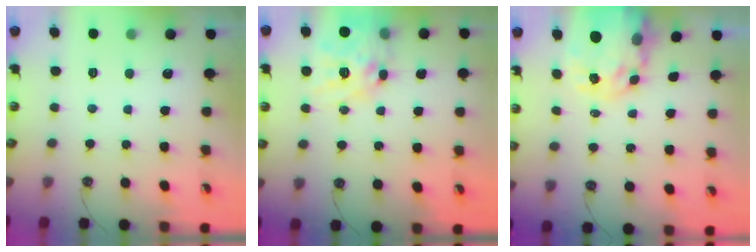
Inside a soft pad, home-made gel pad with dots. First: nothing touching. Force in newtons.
{"total": 15.6, "press": 15.6, "slide": 1.4}
{"total": 8.4, "press": 8.3, "slide": 0.8}